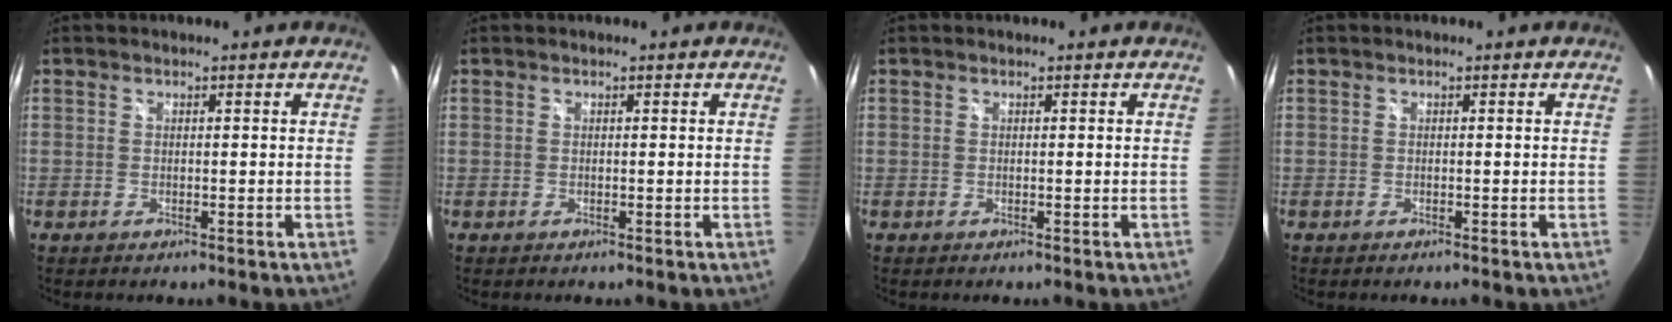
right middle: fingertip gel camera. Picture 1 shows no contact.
{"total": 0.0}
{"total": 0.0}
{"total": 0.0}